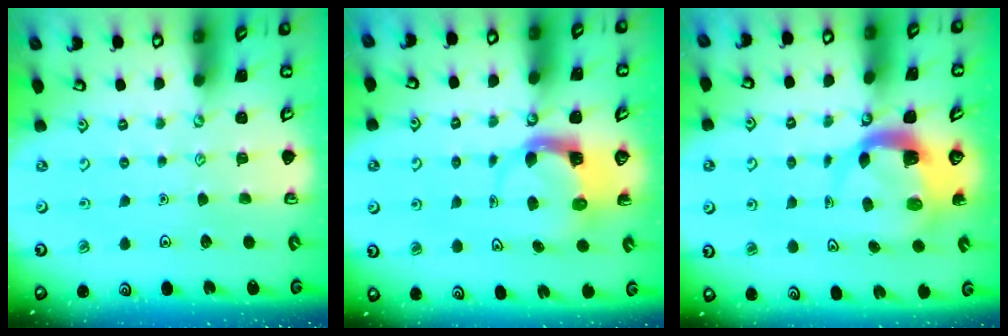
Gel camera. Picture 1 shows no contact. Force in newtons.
{"total": 3.9, "press": 3.9, "slide": 0.6}
{"total": 4.8, "press": 4.8, "slide": 0.7}